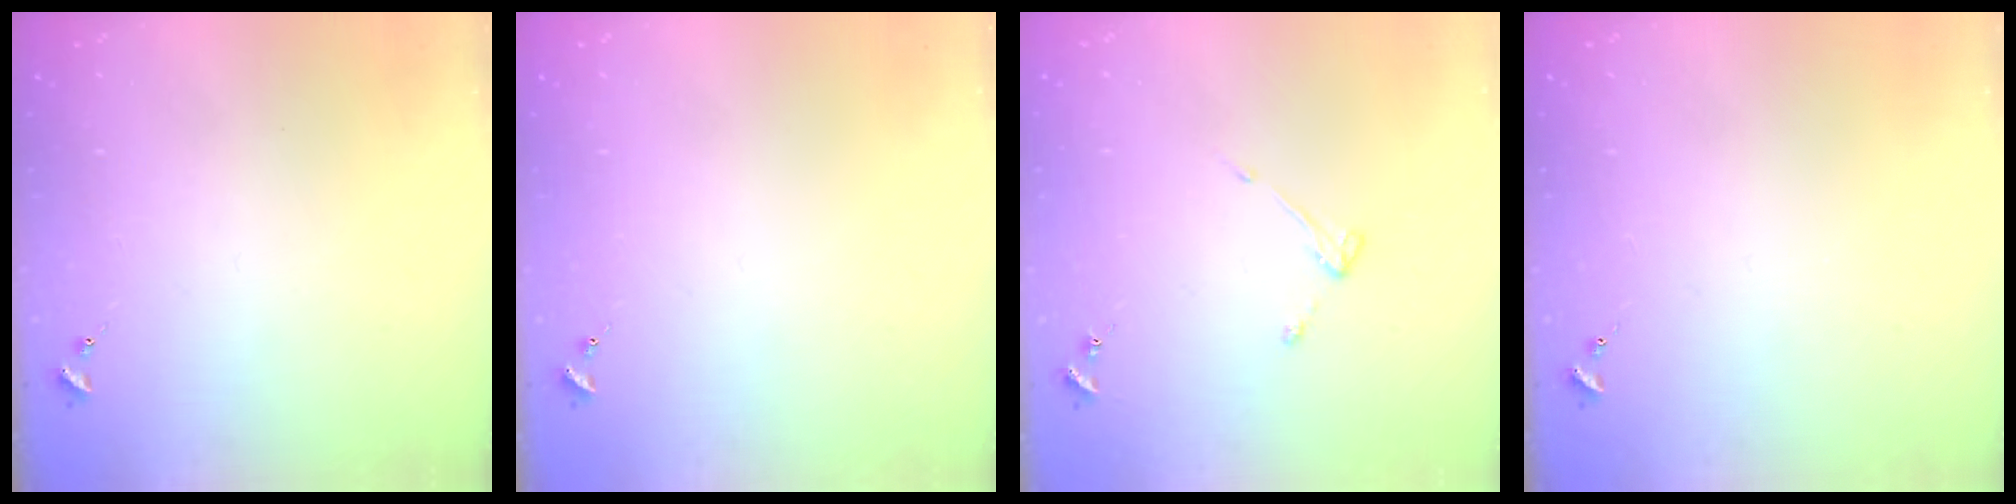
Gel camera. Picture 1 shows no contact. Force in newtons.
{"total": 0.0}
{"total": 3.0, "press": 3.0, "slide": 0.4}
{"total": 0.0}